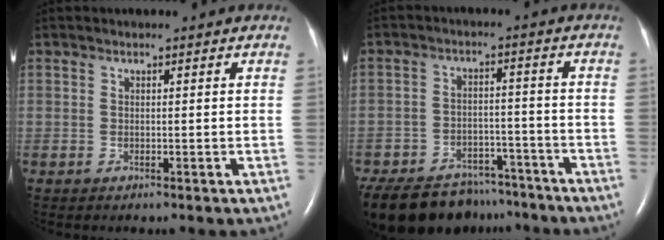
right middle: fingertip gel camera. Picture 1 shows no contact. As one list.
[{"total": 17.7, "force": [-14.6, 7.9, 6.0], "torque": [-0.148, -0.012, -0.209]}]